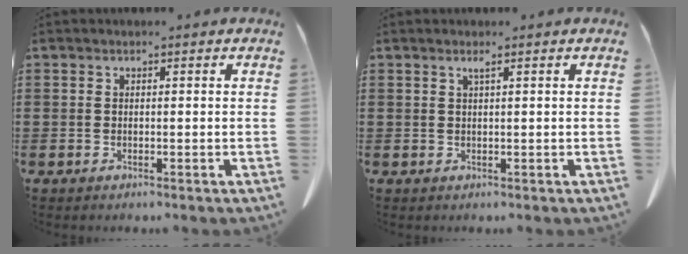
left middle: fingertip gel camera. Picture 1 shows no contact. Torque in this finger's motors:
{"motor_torque": [0.14, 0.22, -0.01, 0.03]}